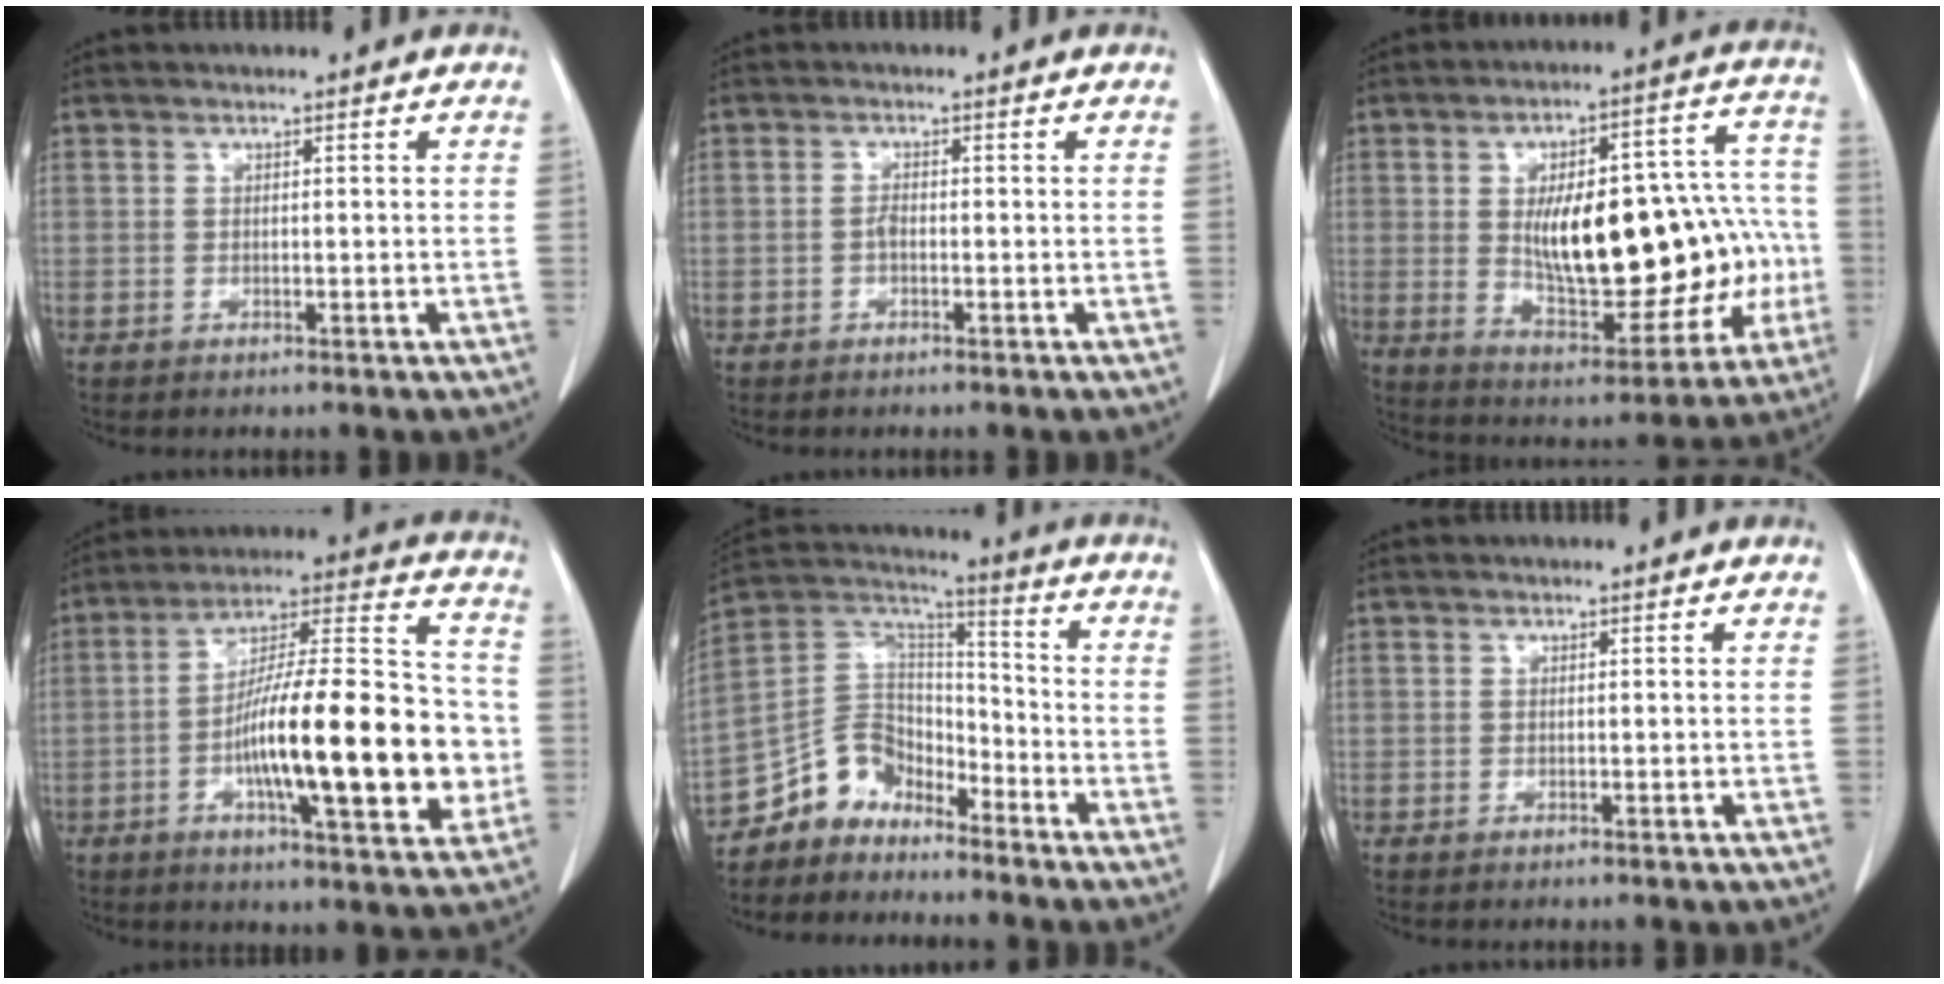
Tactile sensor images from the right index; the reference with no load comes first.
{"total": 1.0, "force": [-0.3, 0.5, 0.9], "torque": [-0.015, 0.005, -0.005]}
{"total": 23.8, "force": [-1.4, 9.9, 21.6], "torque": [-0.286, 0.043, 0.005]}
{"total": 22.6, "force": [-4.0, 4.4, 21.8], "torque": [-0.330, 0.017, -0.059]}
{"total": 9.7, "force": [-7.8, 5.6, 1.1], "torque": [-0.020, 0.057, -0.155]}
{"total": 0.0}